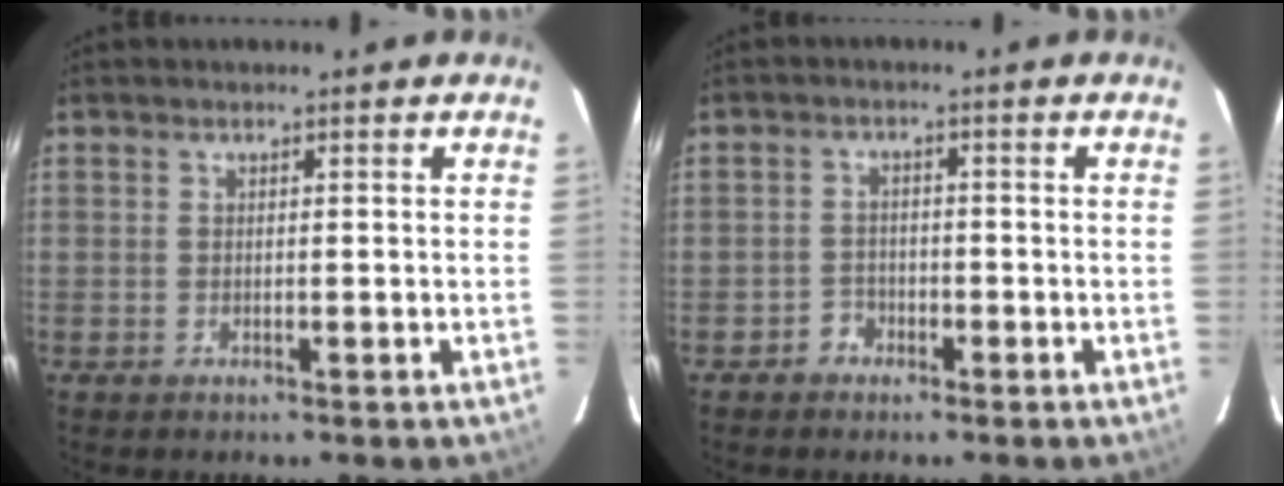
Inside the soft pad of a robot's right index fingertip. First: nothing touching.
{"total": 2.7, "force": [-1.7, 2.1, -0.1], "torque": [-0.001, 0.011, -0.030]}